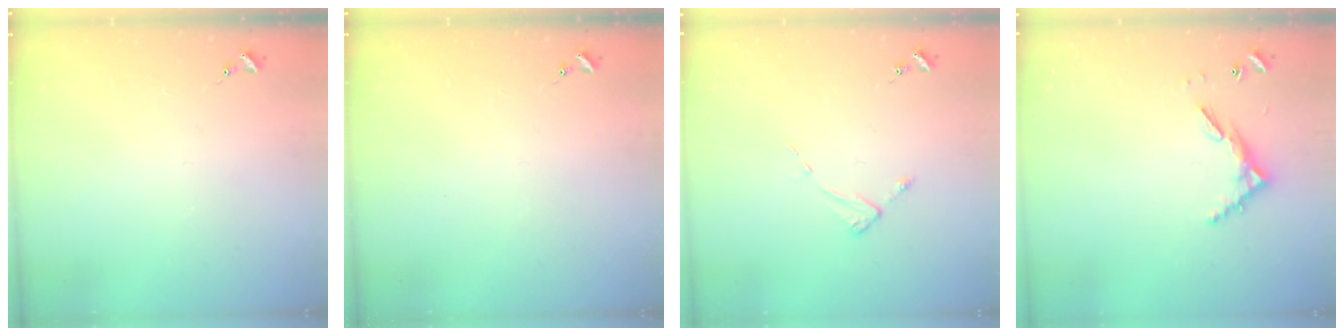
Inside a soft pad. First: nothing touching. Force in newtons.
{"total": 0.0}
{"total": 2.6, "press": 2.6, "slide": 0.4}
{"total": 6.3, "press": 6.3, "slide": 0.5}